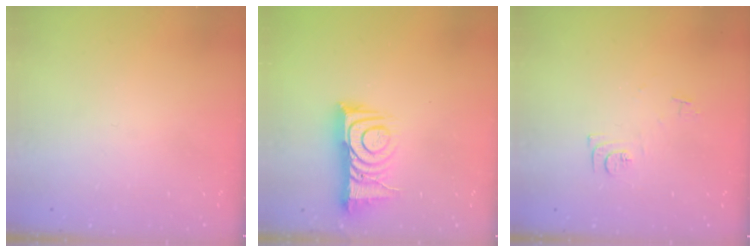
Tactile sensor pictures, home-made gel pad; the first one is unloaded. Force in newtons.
{"total": 11.0, "press": 10.9, "slide": 0.9}
{"total": 6.4, "press": 6.4, "slide": 0.7}